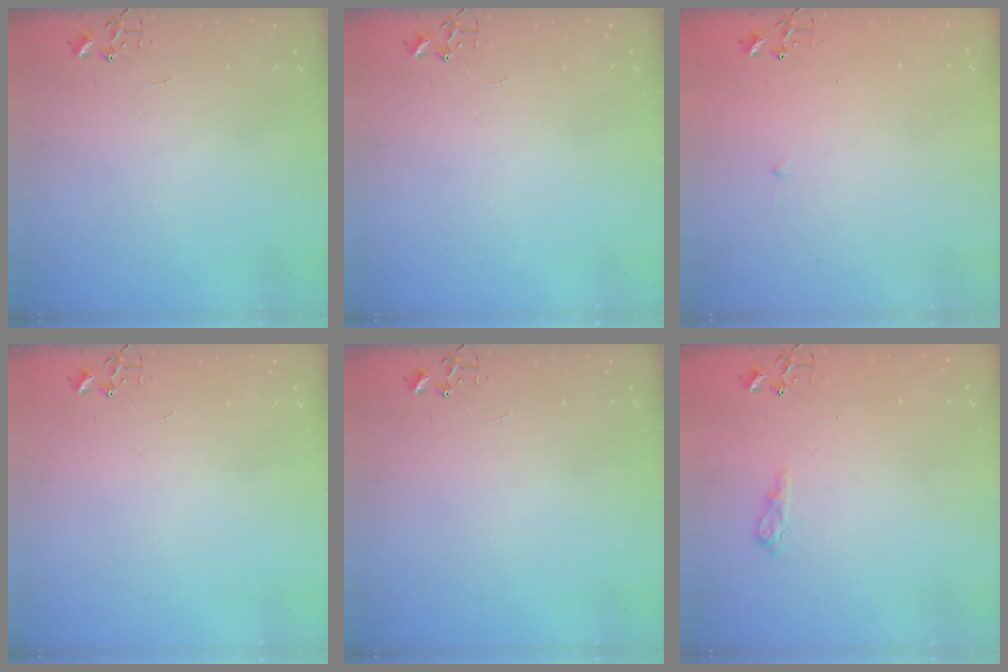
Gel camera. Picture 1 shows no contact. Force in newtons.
{"total": 0.0}
{"total": 2.3, "press": 2.3, "slide": 0.3}
{"total": 0.0}
{"total": 0.0}
{"total": 8.1, "press": 8.1, "slide": 1.0}